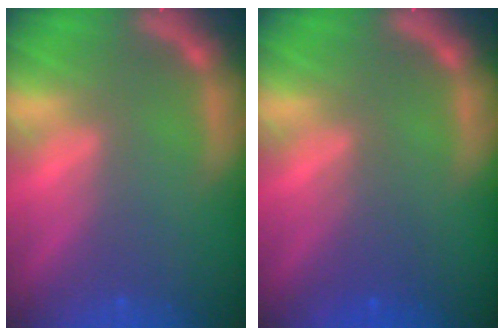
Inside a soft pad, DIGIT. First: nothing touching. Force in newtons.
{"total": 2.0}